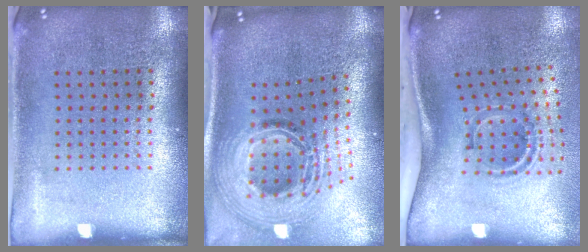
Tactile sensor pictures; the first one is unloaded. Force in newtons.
{"total": 2.6, "press": 1.9, "slide": 1.8}
{"total": 2.0, "press": 1.1, "slide": 1.6}